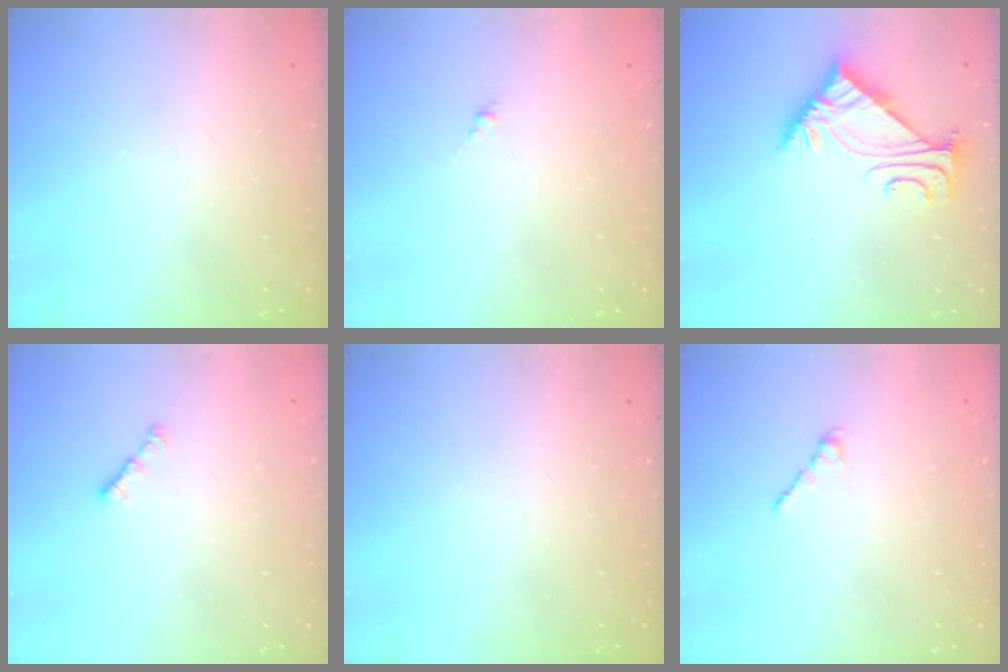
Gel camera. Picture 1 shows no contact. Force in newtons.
{"total": 0.0}
{"total": 5.0, "press": 4.9, "slide": 0.9}
{"total": 1.9, "press": 1.8, "slide": 0.6}
{"total": 0.0}
{"total": 1.7, "press": 1.5, "slide": 0.6}